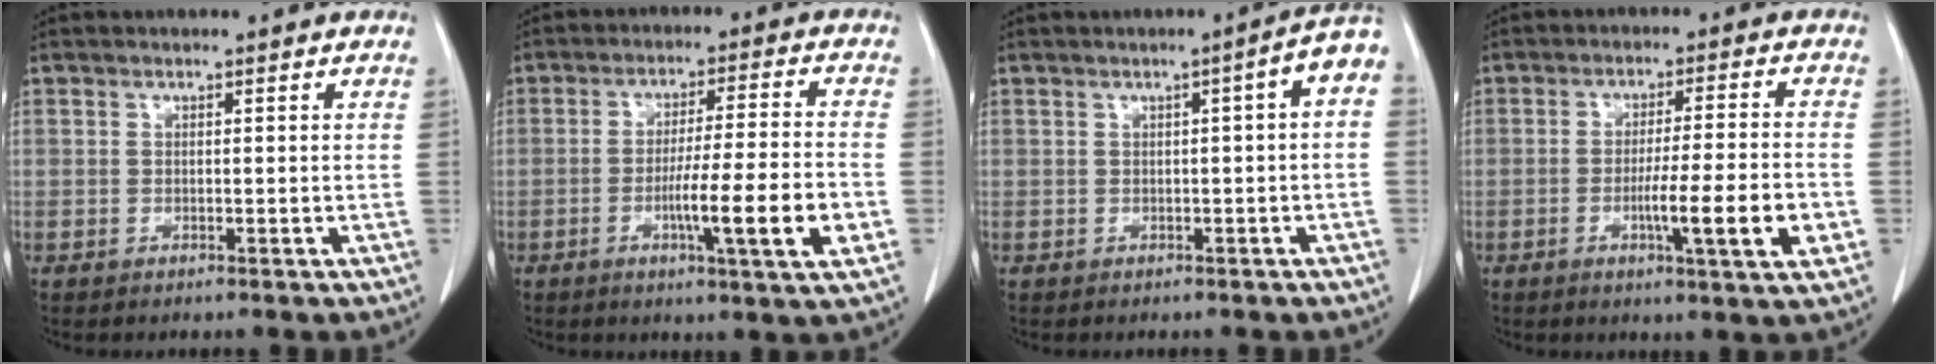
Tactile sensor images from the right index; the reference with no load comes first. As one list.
[{"total": 11.9, "force": [-3.5, -0.4, 11.4], "torque": [-0.185, -0.012, -0.061]}, {"total": 4.3, "force": [0.3, 0.3, 4.3], "torque": [-0.050, 0.013, 0.001]}, {"total": 10.4, "force": [-3.0, -0.2, 9.9], "torque": [-0.154, -0.015, -0.050]}]